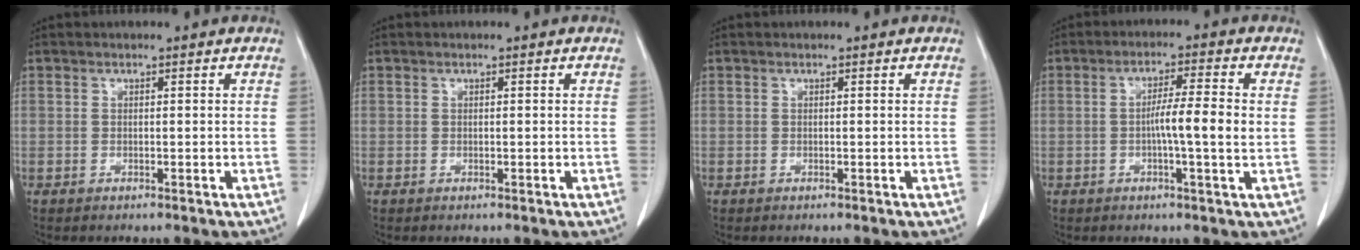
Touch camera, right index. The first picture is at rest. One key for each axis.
{"total": 0.0}
{"total": 0.0}
{"total": 6.2, "fx": -0.3, "fy": -0.2, "fz": 6.1, "tx": -0.103, "ty": 0.003, "tz": -0.009}